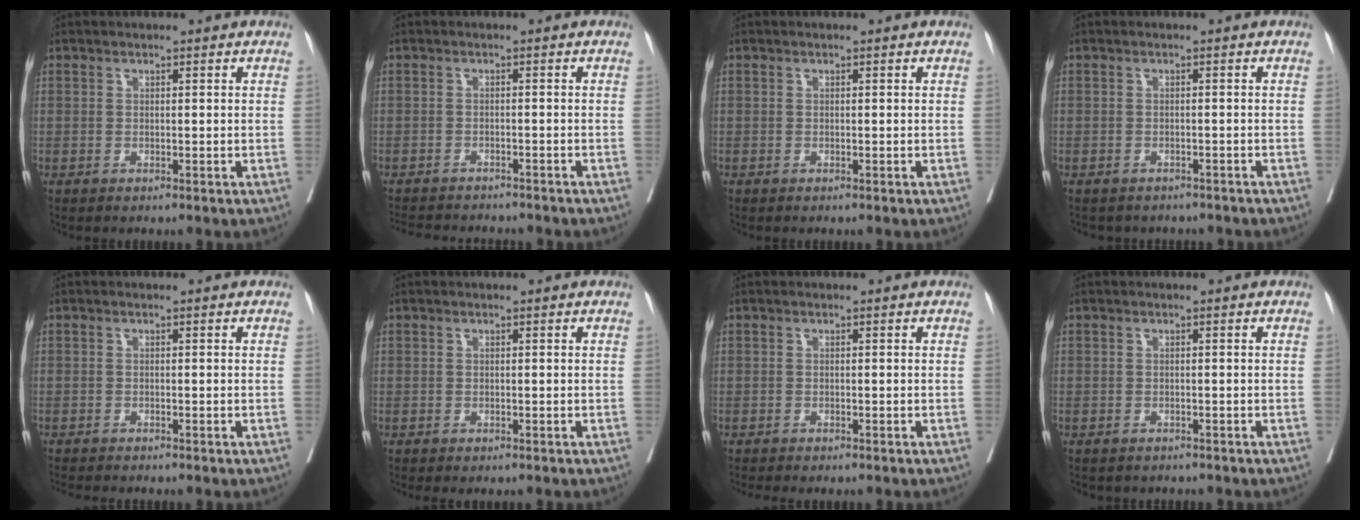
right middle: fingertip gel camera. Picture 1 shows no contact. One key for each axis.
{"total": 10.7, "fx": -9.9, "fy": 2.3, "fz": 3.5, "tx": -0.060, "ty": -0.005, "tz": -0.127}
{"total": 0.0}
{"total": 6.1, "fx": -5.5, "fy": 2.5, "fz": 0.9, "tx": -0.009, "ty": 0.005, "tz": -0.060}
{"total": 3.7, "fx": -3.3, "fy": 0.4, "fz": 1.5, "tx": -0.021, "ty": -0.007, "tz": -0.049}
{"total": 0.6, "fx": -0.5, "fy": 0.3, "fz": 0.2, "tx": -0.002, "ty": 0.000, "tz": -0.008}
{"total": 2.8, "fx": -2.5, "fy": 0.4, "fz": 1.2, "tx": -0.013, "ty": -0.005, "tz": -0.033}
{"total": 3.0, "fx": -2.6, "fy": 1.3, "fz": 0.6, "tx": -0.013, "ty": -0.001, "tz": -0.032}